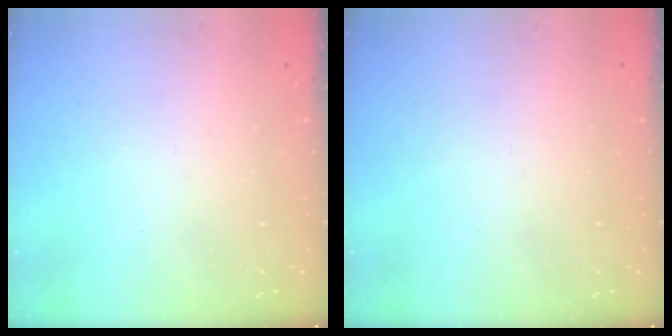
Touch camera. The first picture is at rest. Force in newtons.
{"total": 0.0}